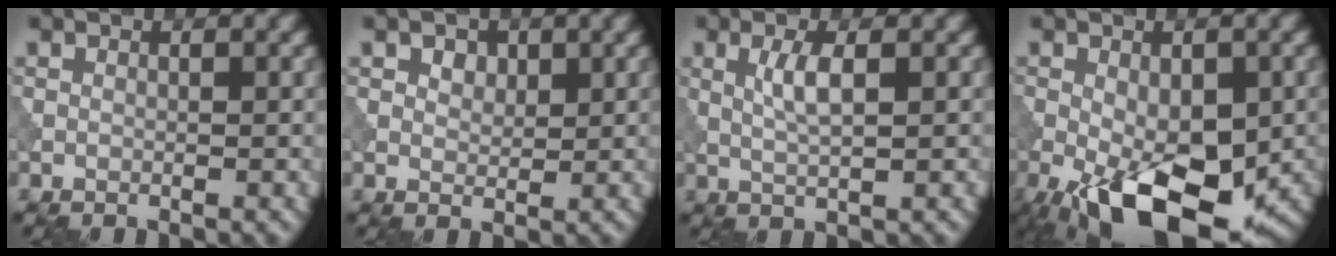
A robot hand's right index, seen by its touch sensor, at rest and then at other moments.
{"total": 2.1, "force": [1.1, 1.4, 1.1], "torque": [-0.021, -0.001, 0.017]}
{"total": 2.6, "force": [0.4, 0.6, 2.5], "torque": [-0.055, 0.000, 0.009]}
{"total": 12.4, "force": [-5.0, 6.2, 9.6], "torque": [-0.171, -0.037, -0.071]}